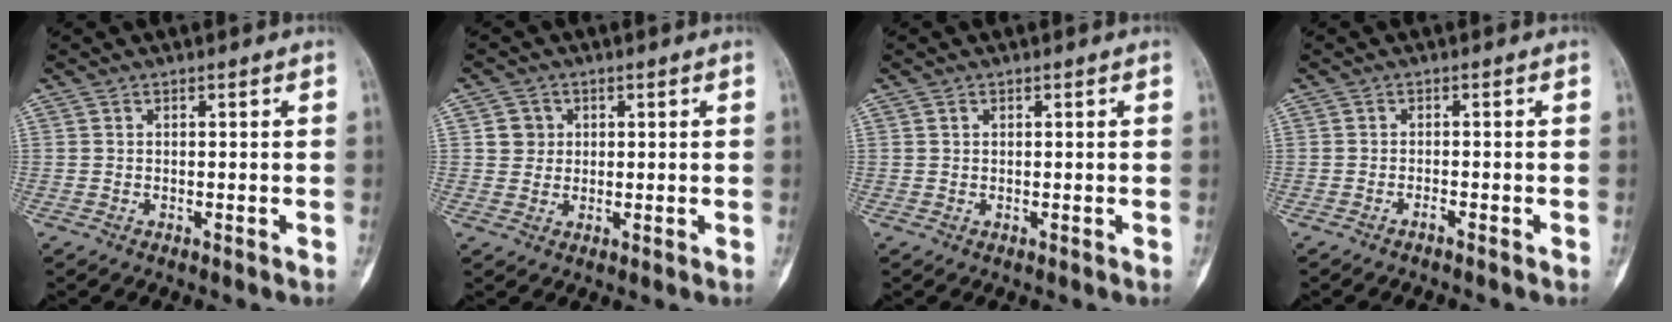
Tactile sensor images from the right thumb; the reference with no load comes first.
{"total": 3.3, "force": [0.8, 3.2, 0.6], "torque": [0.010, 0.001, 0.011]}
{"total": 0.6, "force": [0.3, 0.4, 0.3], "torque": [-0.002, 0.000, 0.005]}
{"total": 0.9, "force": [-0.8, 0.0, 0.4], "torque": [-0.014, 0.006, -0.015]}